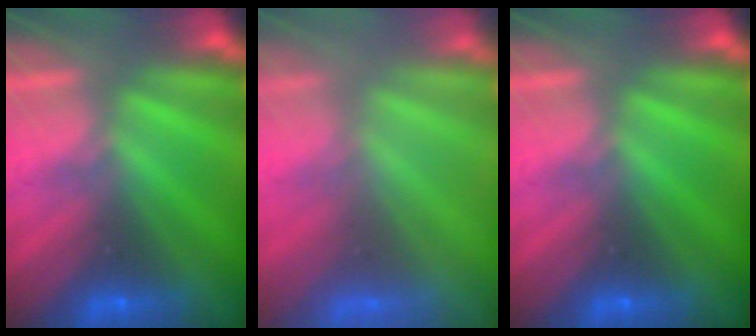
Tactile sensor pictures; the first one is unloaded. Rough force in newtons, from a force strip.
{"total": 8.0}
{"total": 0.0}